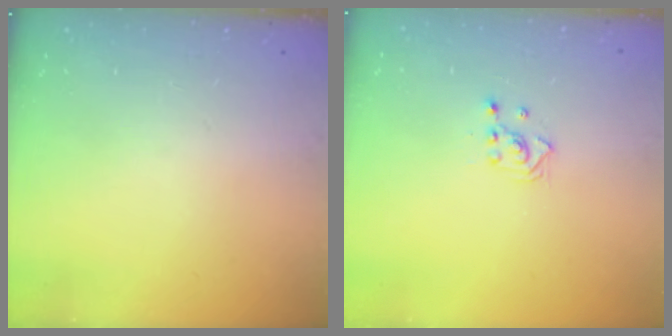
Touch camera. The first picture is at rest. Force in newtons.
{"total": 2.3, "press": 2.3, "slide": 0.3}